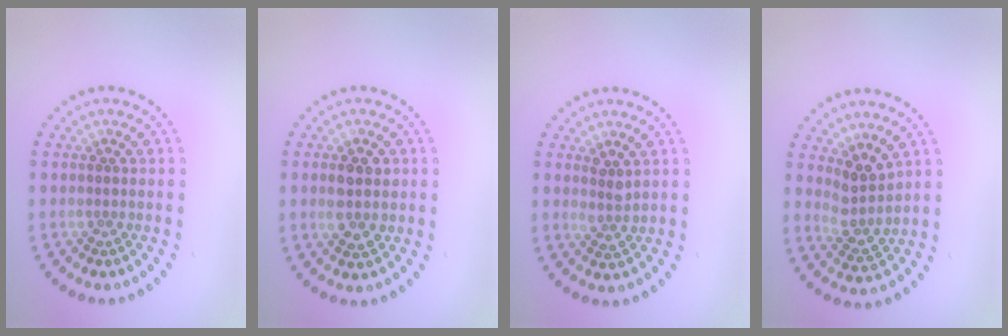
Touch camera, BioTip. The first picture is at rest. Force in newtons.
{"total": 2.7, "press": 2.7, "slide": 0.1}
{"total": 1.5, "press": 1.2, "slide": 0.9}
{"total": 2.7, "press": 2.1, "slide": 1.7}